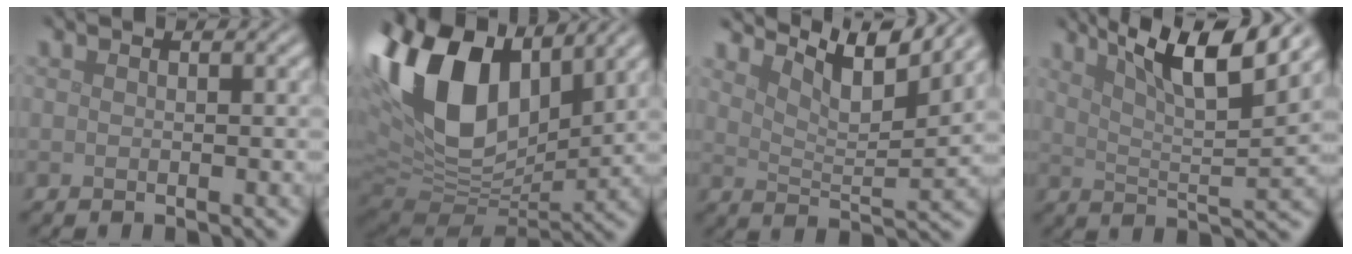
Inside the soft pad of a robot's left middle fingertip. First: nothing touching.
{"total": 15.4, "force": [5.7, 9.0, 11.1], "torque": [-0.246, 0.024, 0.100]}
{"total": 6.8, "force": [5.2, 1.4, 4.1], "torque": [-0.076, -0.004, 0.085]}
{"total": 8.5, "force": [5.5, 1.7, 6.3], "torque": [-0.103, 0.005, 0.095]}